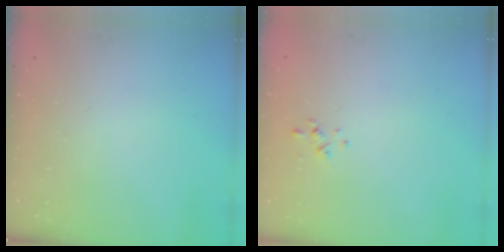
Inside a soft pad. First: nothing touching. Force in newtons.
{"total": 0.6, "press": 0.4, "slide": 0.5}